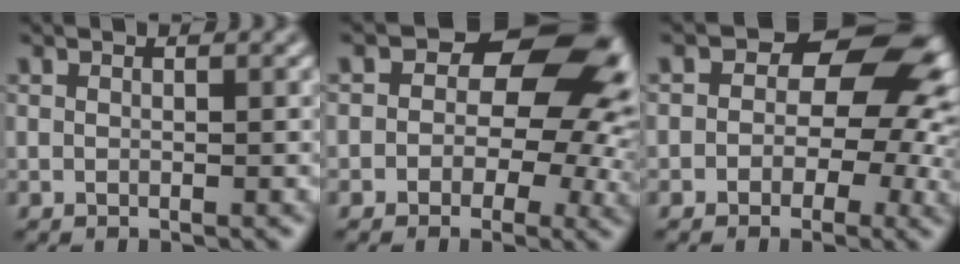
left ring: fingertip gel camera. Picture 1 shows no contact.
{"total": 10.2, "force": [1.6, 6.8, 7.5], "torque": [-0.076, 0.008, 0.017]}
{"total": 8.3, "force": [0.9, 5.8, 5.9], "torque": [-0.051, 0.006, 0.002]}